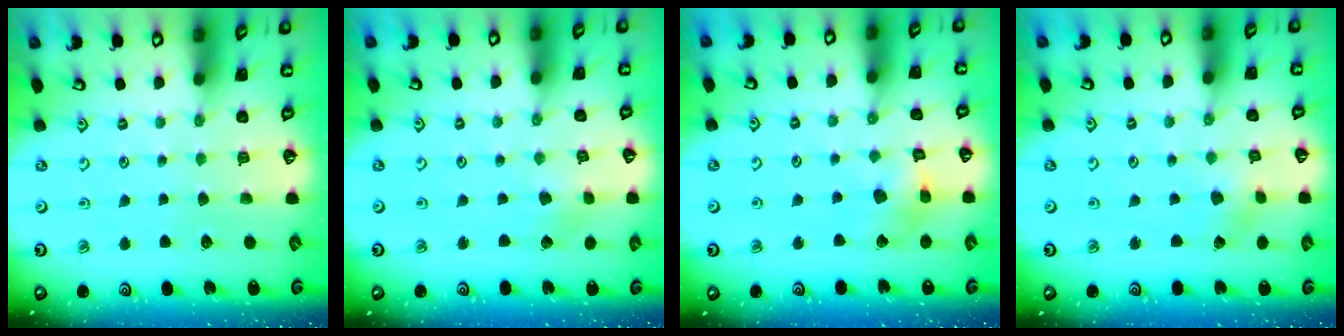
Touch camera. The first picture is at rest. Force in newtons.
{"total": 1.4, "press": 1.4, "slide": 0.2}
{"total": 8.8, "press": 8.8, "slide": 1.0}
{"total": 2.1, "press": 2.1, "slide": 0.3}